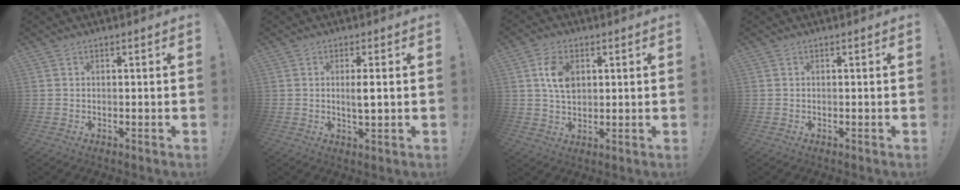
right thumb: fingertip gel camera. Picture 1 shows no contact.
{"total": 3.4, "force": [0.6, 0.6, 3.3], "torque": [-0.047, -0.009, 0.007]}
{"total": 8.4, "force": [2.4, 5.6, 5.7], "torque": [-0.095, 0.002, 0.043]}
{"total": 0.0}